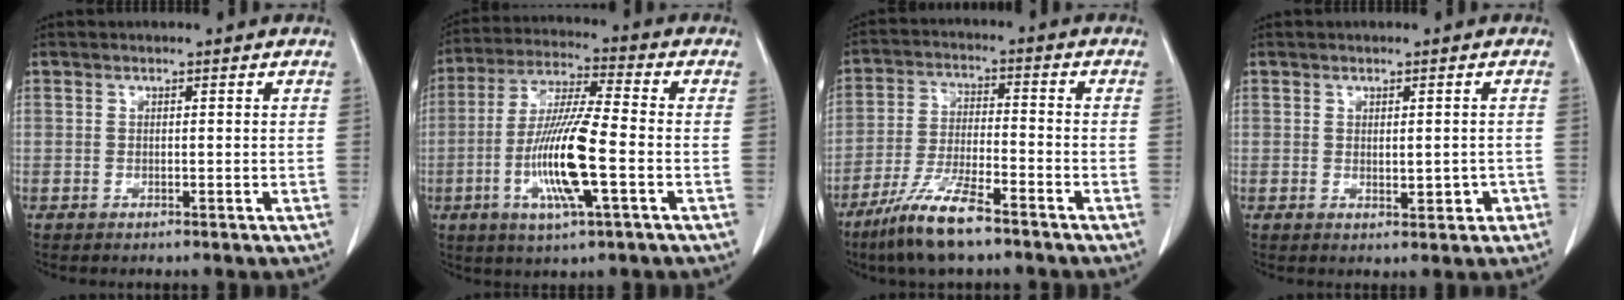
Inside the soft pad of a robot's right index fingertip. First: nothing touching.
{"total": 13.5, "force": [-3.5, 1.0, 13.0], "torque": [-0.260, -0.010, -0.069]}
{"total": 9.1, "force": [-6.4, 1.3, 6.3], "torque": [-0.130, -0.019, -0.121]}
{"total": 2.6, "force": [-0.5, 1.3, 2.1], "torque": [-0.025, -0.001, 0.001]}